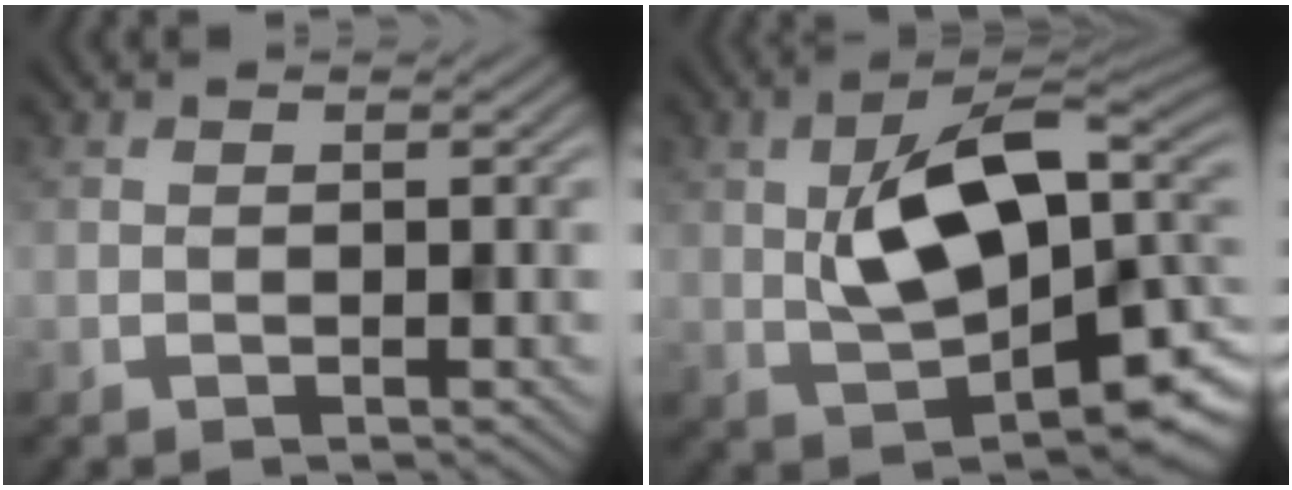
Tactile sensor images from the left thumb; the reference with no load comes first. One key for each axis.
{"total": 13.6, "fx": 1.0, "fy": 7.3, "fz": 11.4, "tx": -0.190, "ty": -0.007, "tz": 0.020}